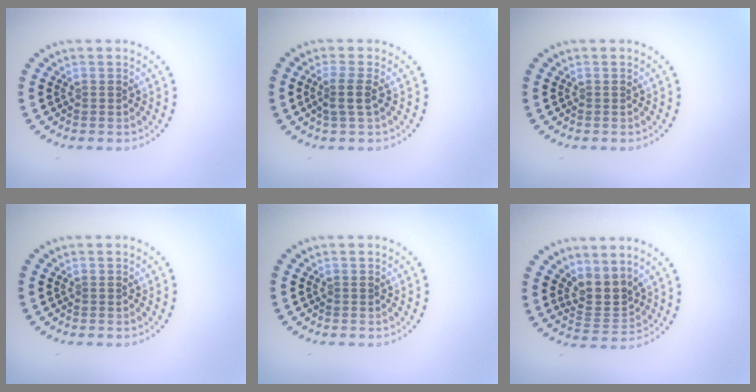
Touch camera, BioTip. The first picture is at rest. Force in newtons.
{"total": 1.8, "press": 1.4, "slide": 1.1}
{"total": 0.0}
{"total": 0.0}
{"total": 0.0}
{"total": 3.0, "press": 2.0, "slide": 2.2}